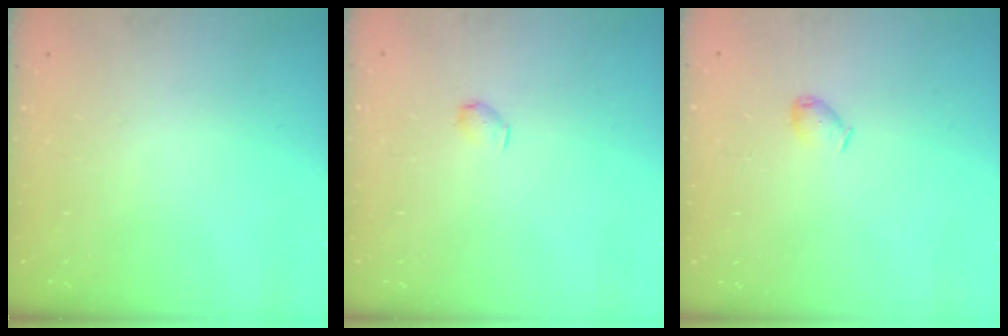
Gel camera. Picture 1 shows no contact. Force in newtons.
{"total": 2.9, "press": 2.9, "slide": 0.5}
{"total": 3.9, "press": 3.8, "slide": 0.7}